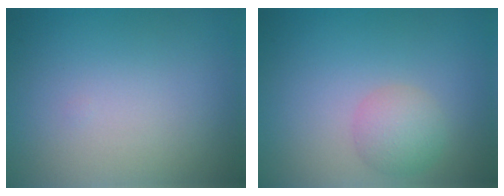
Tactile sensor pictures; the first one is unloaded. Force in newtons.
{"total": 2.6, "press": 2.6, "slide": 0.1}